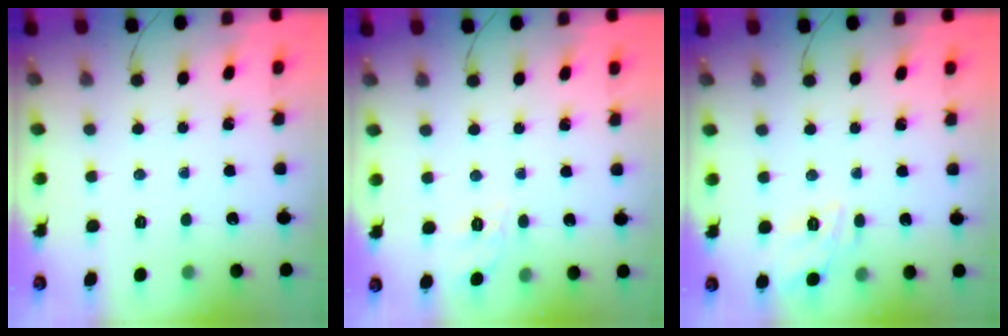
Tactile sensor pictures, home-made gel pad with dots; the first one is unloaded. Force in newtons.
{"total": 2.0, "press": 1.2, "slide": 1.5}
{"total": 12.3, "press": 12.3, "slide": 0.7}